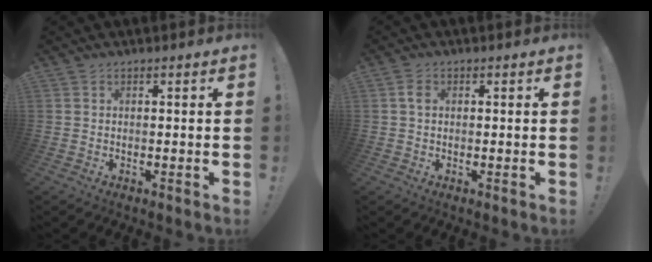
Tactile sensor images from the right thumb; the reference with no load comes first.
{"total": 2.4, "force": [0.3, 1.8, 1.6], "torque": [-0.025, 0.005, 0.003]}